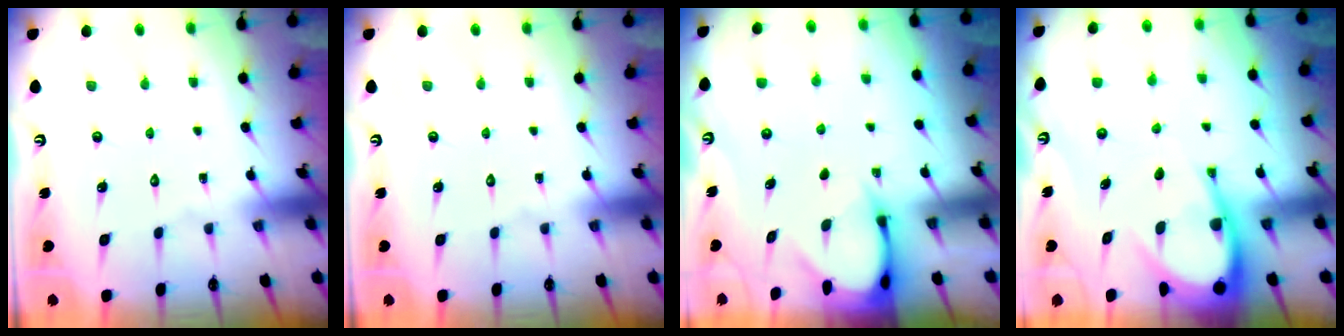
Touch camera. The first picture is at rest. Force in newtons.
{"total": 0.0}
{"total": 3.5, "press": 3.5, "slide": 0.3}
{"total": 7.7, "press": 7.6, "slide": 0.9}